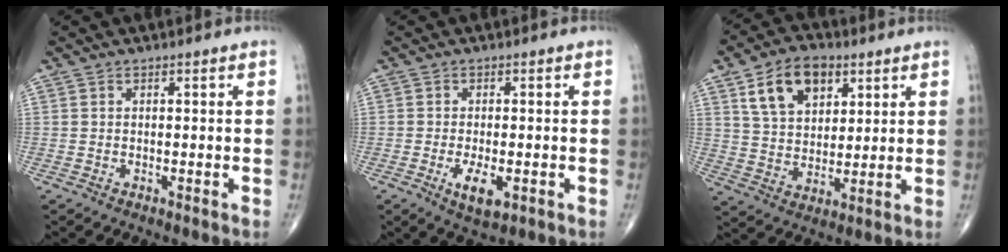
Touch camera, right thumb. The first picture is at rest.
{"total": 5.2, "force": [-1.7, 2.2, 4.4], "torque": [-0.078, -0.008, -0.024]}
{"total": 12.5, "force": [5.7, 8.0, 7.7], "torque": [-0.106, -0.015, 0.104]}